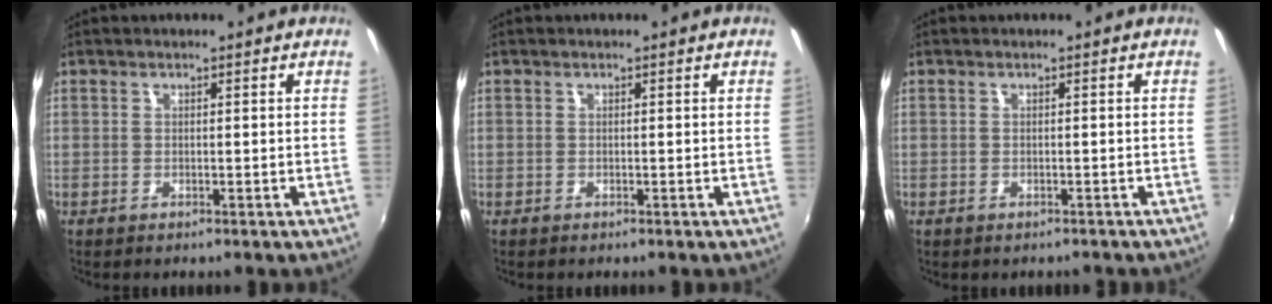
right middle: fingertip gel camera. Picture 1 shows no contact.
{"total": 0.0}
{"total": 1.0, "force": [-0.8, 0.5, 0.3], "torque": [-0.008, -0.003, -0.009]}